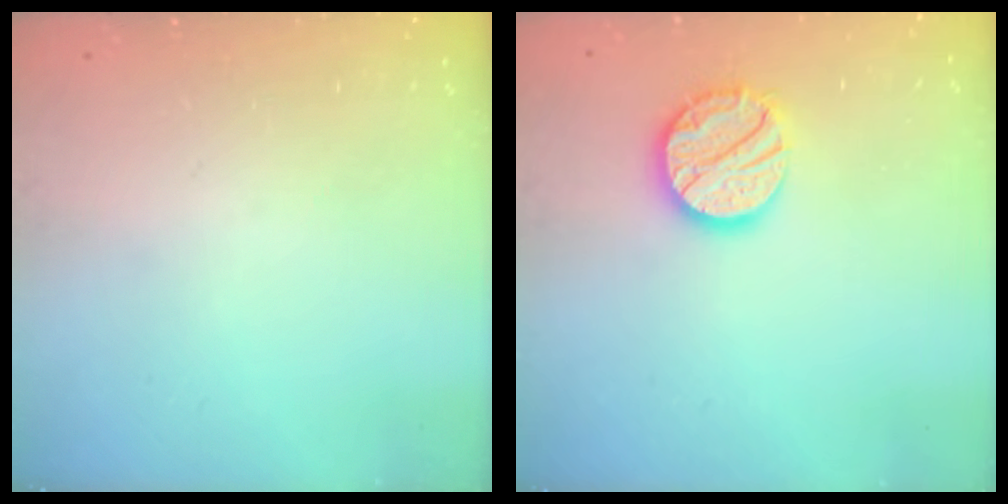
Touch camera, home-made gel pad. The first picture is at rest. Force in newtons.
{"total": 14.6, "press": 14.6, "slide": 1.1}